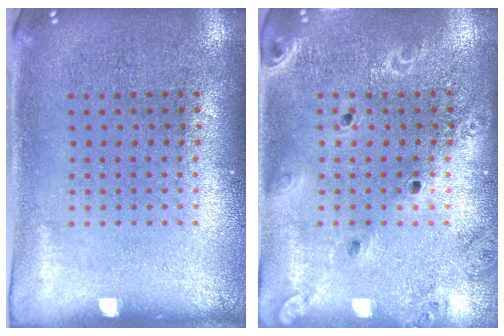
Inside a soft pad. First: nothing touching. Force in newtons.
{"total": 1.9, "press": 1.8, "slide": 0.7}